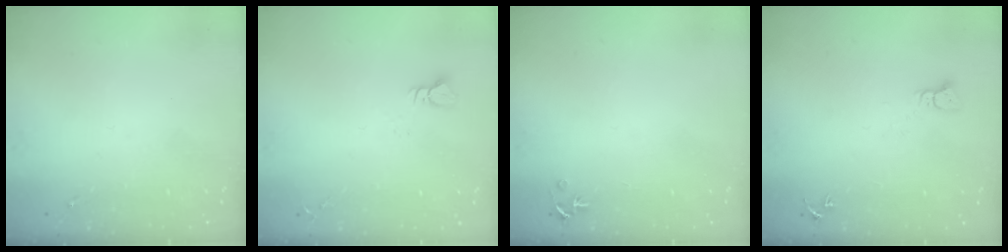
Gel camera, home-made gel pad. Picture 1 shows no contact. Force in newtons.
{"total": 3.0, "press": 3.0, "slide": 0.3}
{"total": 3.5, "press": 3.5, "slide": 0.4}
{"total": 2.2, "press": 2.2, "slide": 0.2}